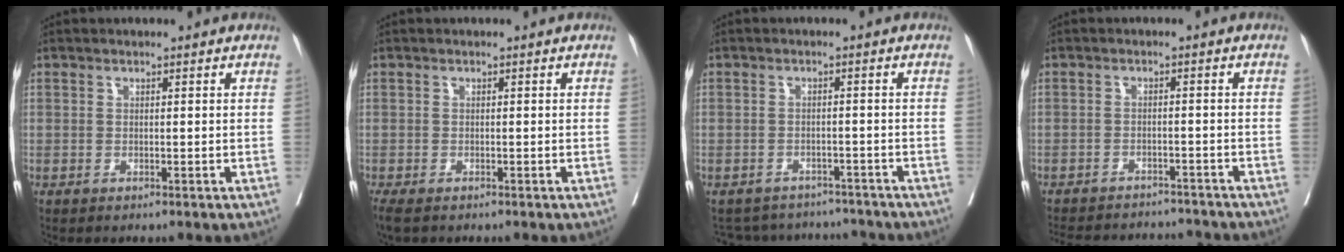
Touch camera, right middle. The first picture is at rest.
{"total": 3.5, "force": [-2.7, 1.2, 1.9], "torque": [-0.040, -0.015, -0.044]}
{"total": 9.6, "force": [-9.0, 3.2, 0.9], "torque": [-0.020, 0.016, -0.110]}
{"total": 14.1, "force": [-13.2, 3.6, 3.7], "torque": [-0.085, 0.006, -0.170]}